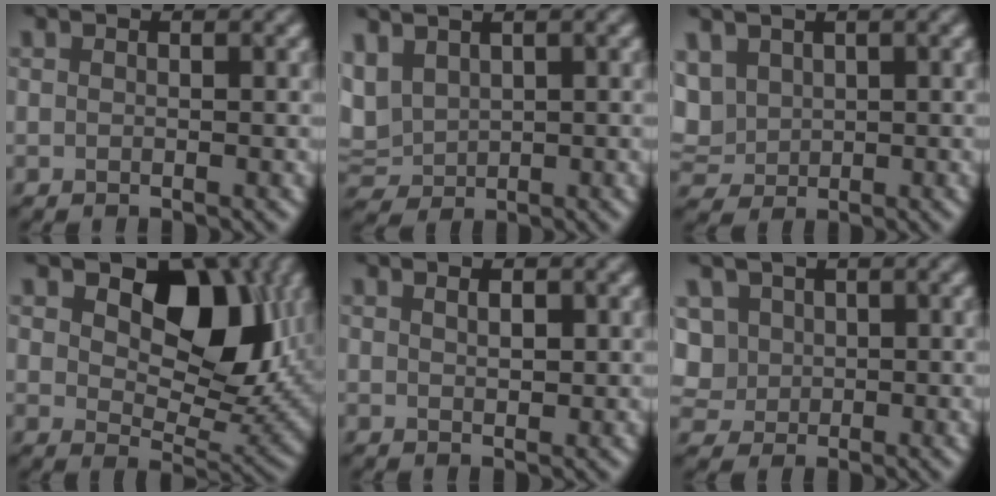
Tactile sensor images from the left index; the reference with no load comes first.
{"total": 3.3, "force": [1.5, 2.2, 1.9], "torque": [-0.050, 0.007, 0.034]}
{"total": 3.0, "force": [1.0, 2.4, 1.5], "torque": [-0.048, 0.001, 0.023]}
{"total": 9.6, "force": [3.1, 6.0, 6.9], "torque": [-0.105, -0.008, 0.048]}
{"total": 1.1, "force": [0.2, 0.5, 1.0], "torque": [-0.017, 0.000, 0.007]}
{"total": 4.4, "force": [0.7, 3.8, 2.2], "torque": [-0.060, 0.021, 0.013]}